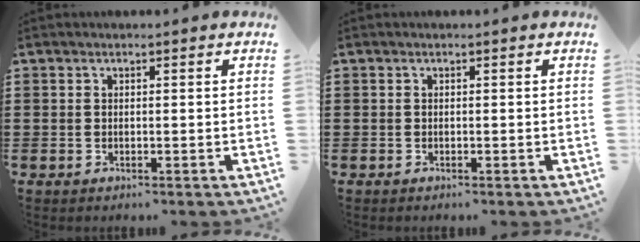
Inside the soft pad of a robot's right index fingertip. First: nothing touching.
{"total": 0.0}